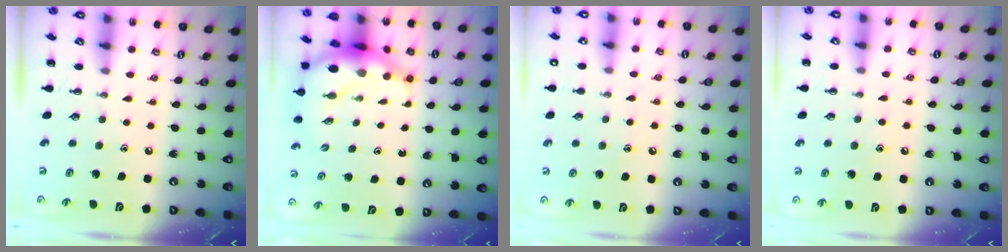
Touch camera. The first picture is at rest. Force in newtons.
{"total": 8.9, "press": 8.6, "slide": 2.3}
{"total": 6.1, "press": 5.9, "slide": 1.7}
{"total": 6.4, "press": 6.2, "slide": 1.4}